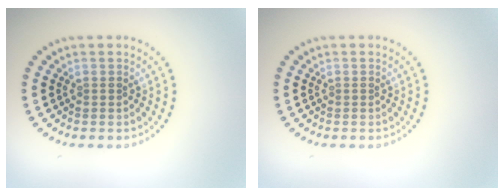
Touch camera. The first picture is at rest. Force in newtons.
{"total": 0.0}